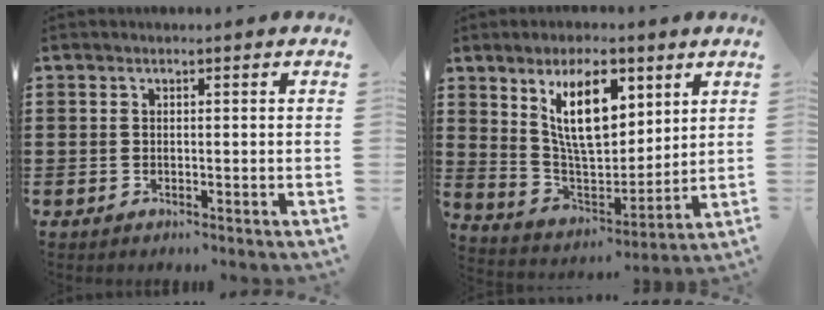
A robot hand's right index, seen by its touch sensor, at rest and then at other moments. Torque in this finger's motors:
{"motor_torque": [1.20, 0.94, 0.44, 0.16]}